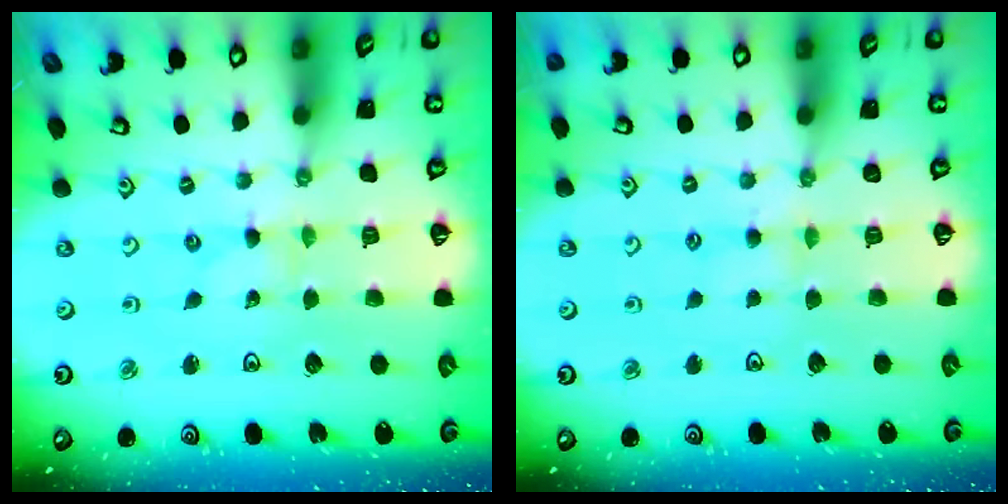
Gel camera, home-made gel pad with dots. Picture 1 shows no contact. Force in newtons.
{"total": 4.6, "press": 4.6, "slide": 0.4}